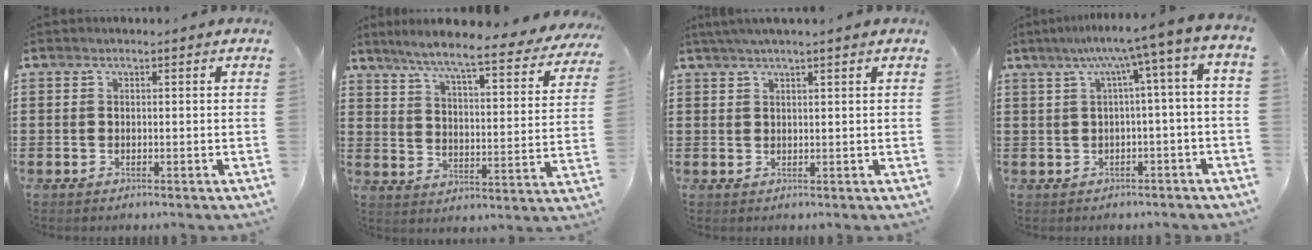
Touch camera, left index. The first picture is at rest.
{"total": 7.6, "force": [6.5, -0.3, 3.8], "torque": [-0.092, -0.049, 0.103]}
{"total": 1.7, "force": [1.3, -0.2, 1.0], "torque": [-0.020, 0.002, 0.024]}
{"total": 6.0, "force": [1.2, -0.7, 5.8], "torque": [-0.117, -0.019, 0.009]}